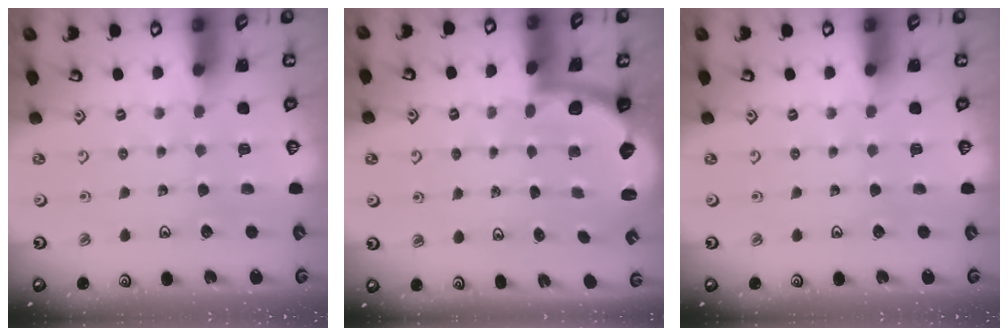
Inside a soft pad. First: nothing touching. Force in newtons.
{"total": 2.4, "press": 2.1, "slide": 1.2}
{"total": 0.0}